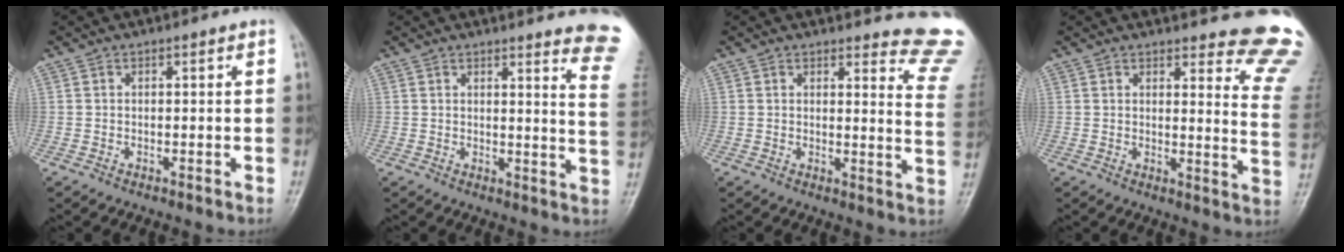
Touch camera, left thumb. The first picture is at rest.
{"total": 12.7, "force": [11.5, 0.8, 5.3], "torque": [-0.033, -0.105, 0.101]}
{"total": 12.5, "force": [12.2, 2.0, 2.0], "torque": [0.022, -0.133, 0.100]}
{"total": 14.3, "force": [13.6, 2.4, 4.1], "torque": [-0.004, -0.140, 0.122]}